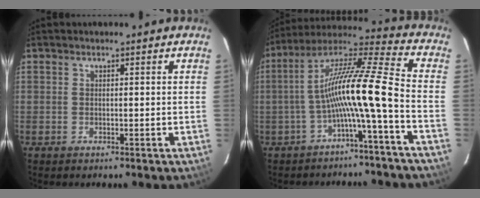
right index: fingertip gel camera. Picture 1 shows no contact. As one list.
[{"total": 13.6, "force": [-4.4, -0.5, 12.9], "torque": [-0.240, 0.014, -0.085]}]